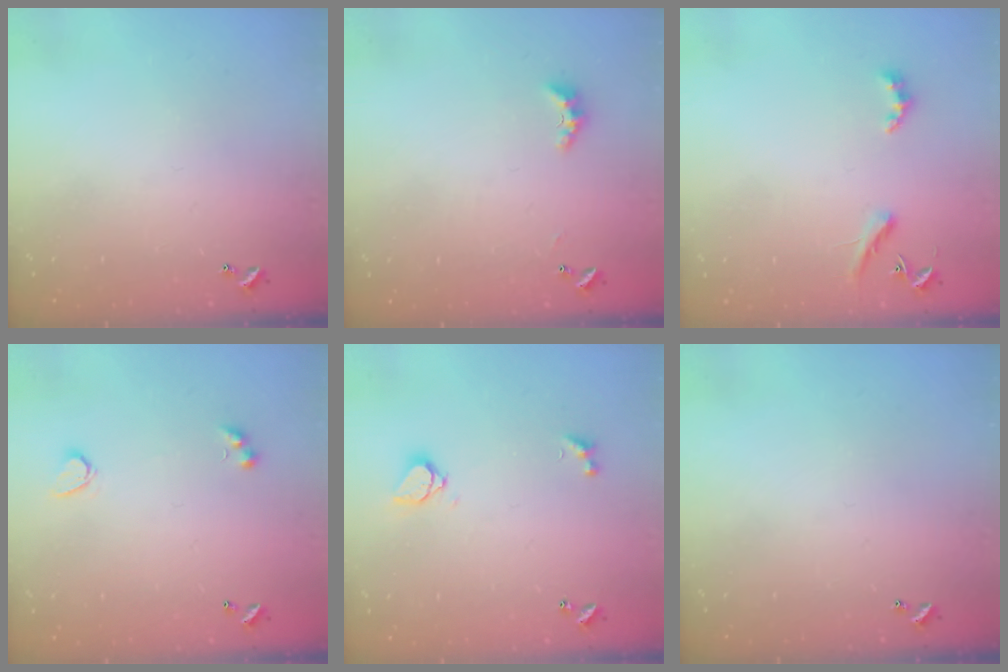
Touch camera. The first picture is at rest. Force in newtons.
{"total": 3.9, "press": 3.8, "slide": 0.7}
{"total": 3.5, "press": 3.5, "slide": 0.7}
{"total": 3.1, "press": 2.9, "slide": 1.0}
{"total": 1.6, "press": 1.5, "slide": 0.5}
{"total": 0.0}